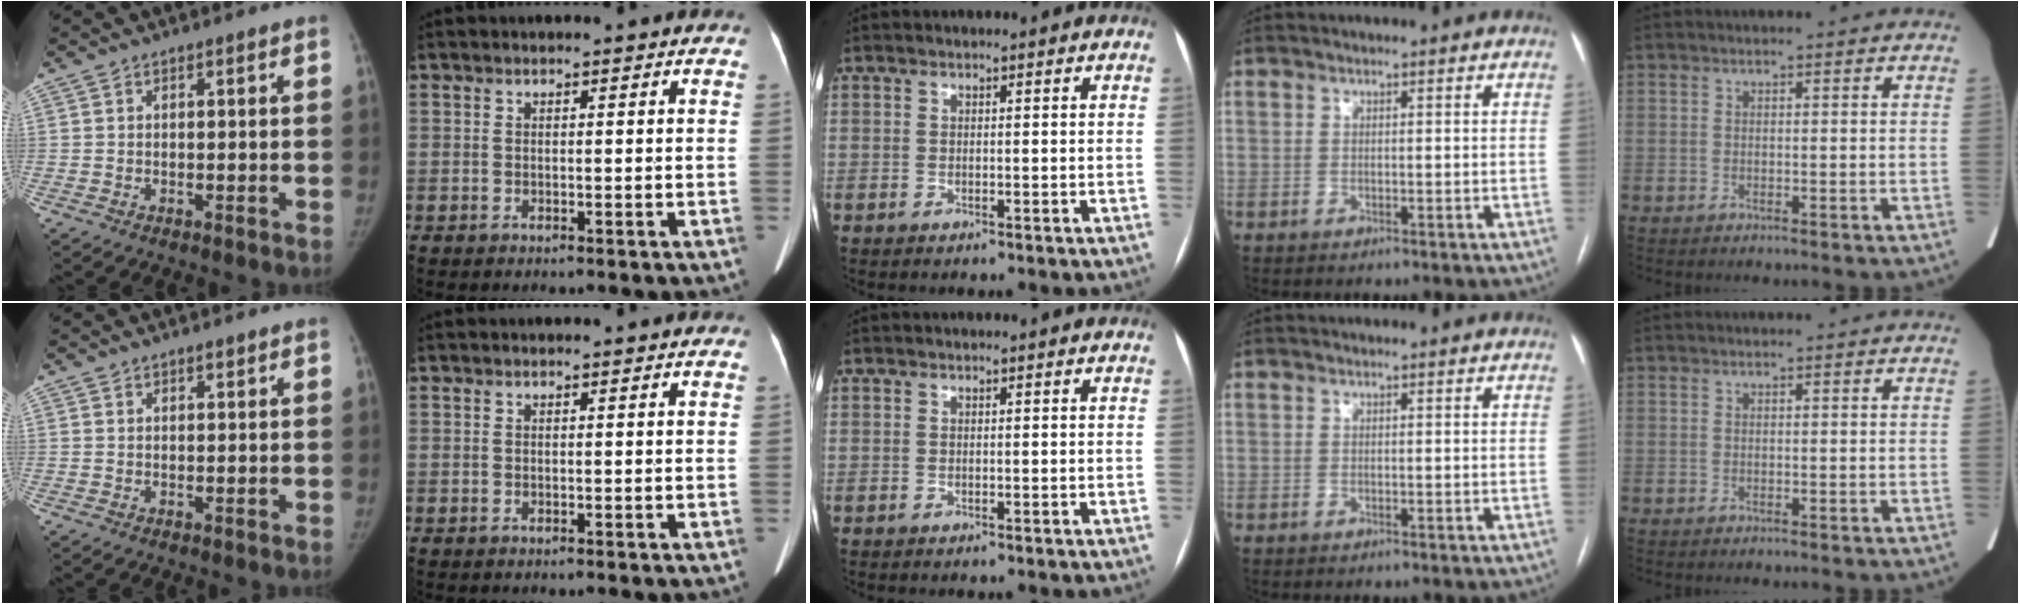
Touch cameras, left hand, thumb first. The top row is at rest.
{"thumb": {"total": 0.9, "force": [0.7, 0.3, 0.5], "torque": [-0.002, -0.004, 0.011]}}